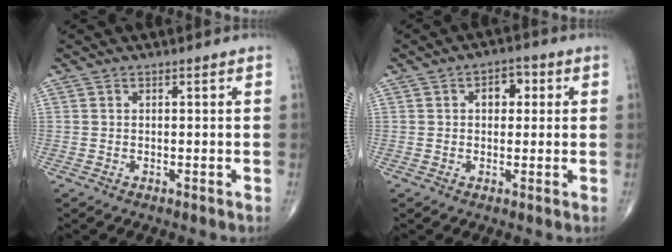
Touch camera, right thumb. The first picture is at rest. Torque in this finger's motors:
{"motor_torque": [0.09, 1.14, 0.52, 0.37, 0.02]}